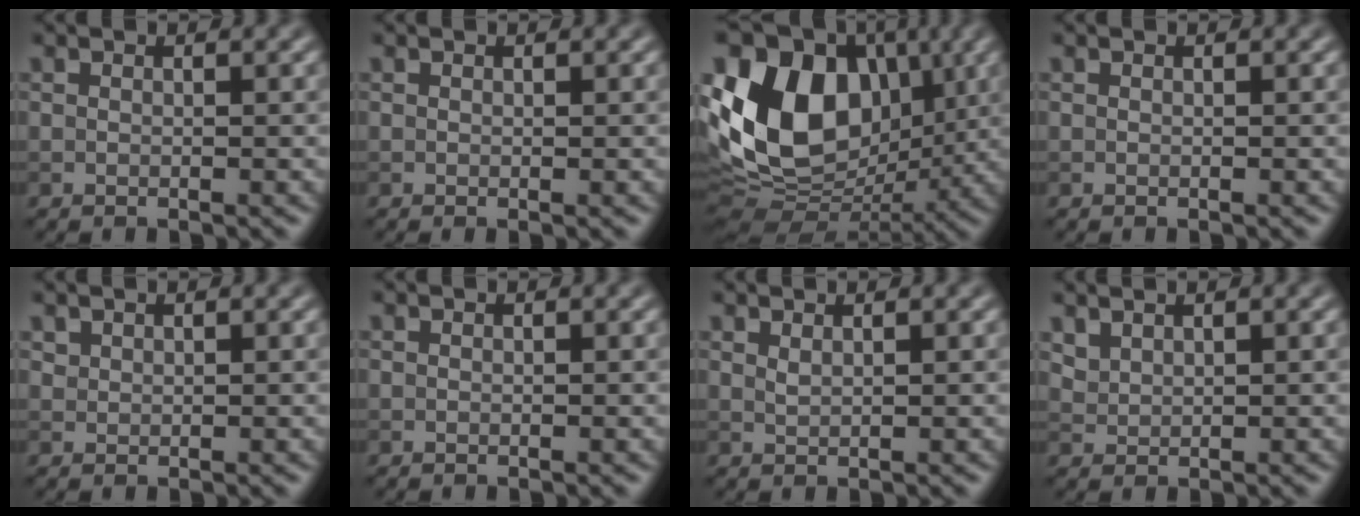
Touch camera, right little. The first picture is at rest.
{"total": 0.0}
{"total": 16.0, "force": [2.6, 11.5, 10.7], "torque": [-0.212, 0.024, 0.033]}
{"total": 0.0}
{"total": 0.7, "force": [0.7, 0.4, 0.0], "torque": [0.000, -0.001, 0.018]}
{"total": 0.0}
{"total": 0.8, "force": [0.7, 0.1, 0.4], "torque": [-0.007, 0.001, 0.014]}
{"total": 1.4, "force": [1.2, 0.5, 0.4], "torque": [-0.014, 0.001, 0.031]}